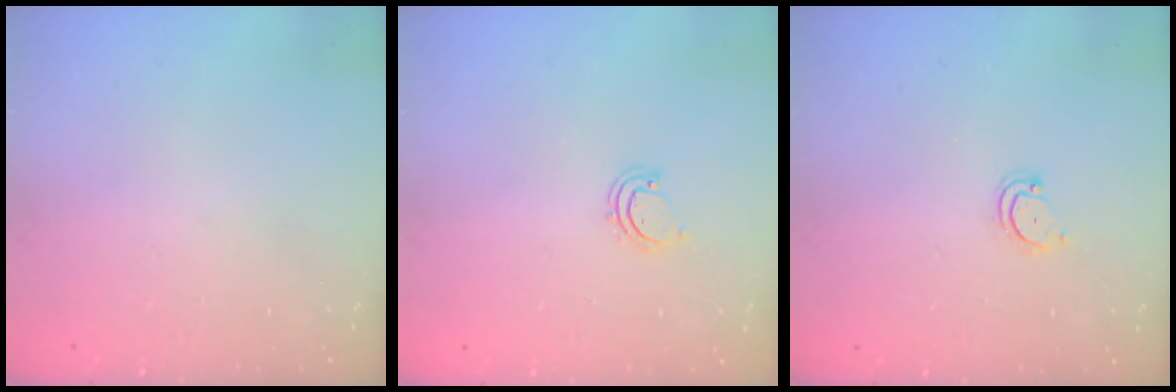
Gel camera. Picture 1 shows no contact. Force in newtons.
{"total": 2.5, "press": 2.5, "slide": 0.3}
{"total": 2.8, "press": 2.8, "slide": 0.3}